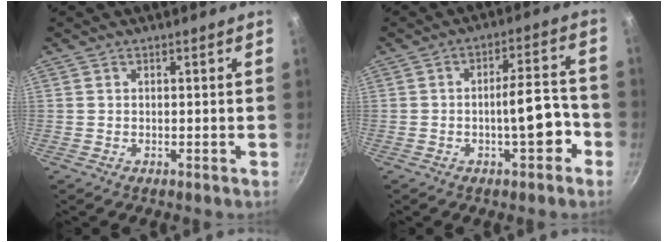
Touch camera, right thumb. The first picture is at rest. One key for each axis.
{"total": 8.6, "fx": -3.2, "fy": 2.9, "fz": 7.5, "tx": -0.085, "ty": 0.041, "tz": -0.045}